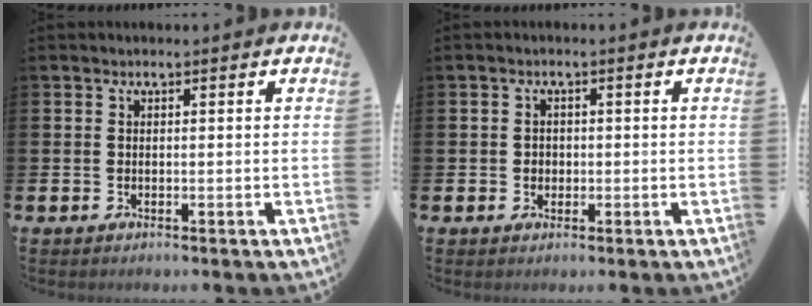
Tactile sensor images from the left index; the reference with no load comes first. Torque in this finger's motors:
{"motor_torque": [0.27, 0.04, 0.00, 0.03]}